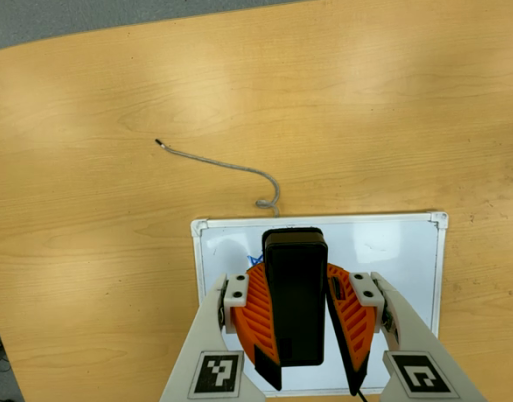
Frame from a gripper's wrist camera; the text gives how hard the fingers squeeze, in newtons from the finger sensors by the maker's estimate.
{"total": 11.5, "left": 10.1, "right": 12.9}